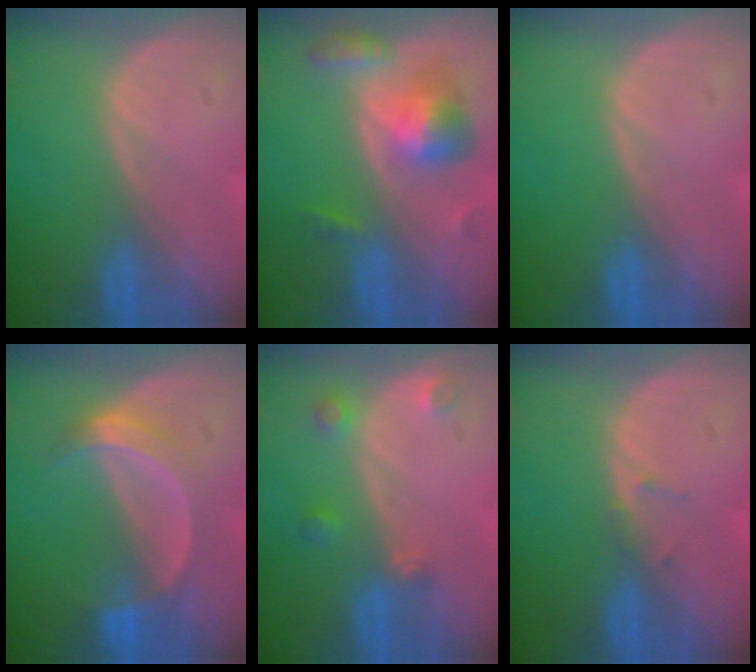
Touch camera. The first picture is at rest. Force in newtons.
{"total": 6.5, "press": 6.0, "slide": 2.5}
{"total": 0.0}
{"total": 5.0, "press": 5.0, "slide": 0.2}
{"total": 3.0, "press": 2.8, "slide": 1.1}
{"total": 1.1, "press": 0.8, "slide": 0.7}